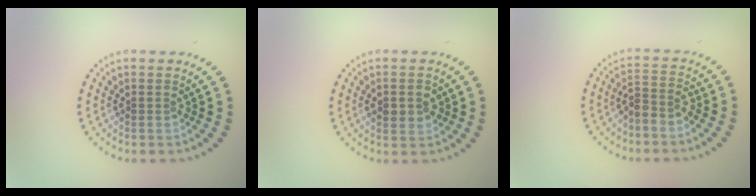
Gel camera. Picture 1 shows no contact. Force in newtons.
{"total": 2.0, "press": 2.0, "slide": 0.3}
{"total": 2.1, "press": 1.7, "slide": 1.2}